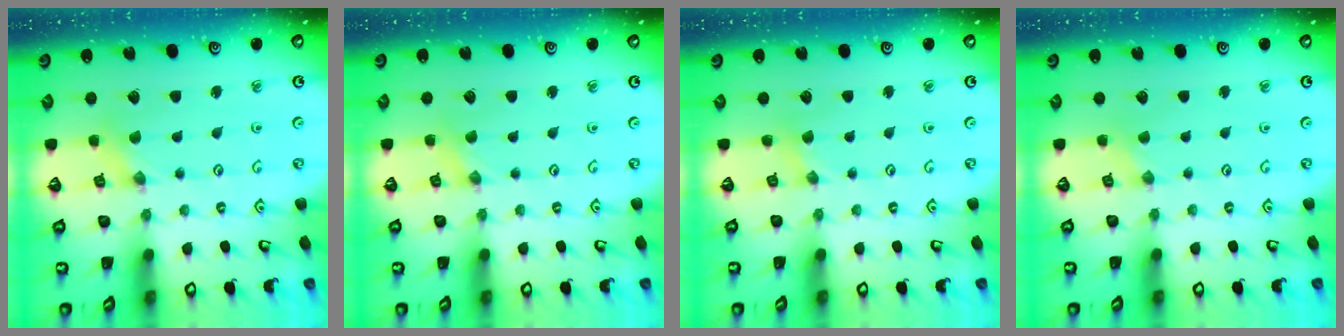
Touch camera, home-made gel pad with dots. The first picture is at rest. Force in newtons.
{"total": 0.9, "press": 0.9, "slide": 0.1}
{"total": 1.1, "press": 1.1, "slide": 0.2}
{"total": 0.0}